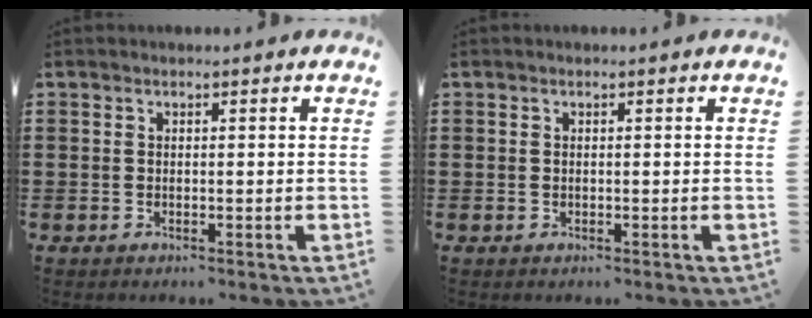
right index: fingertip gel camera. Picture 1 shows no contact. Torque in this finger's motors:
{"motor_torque": [-0.31, 0.78, -0.03, -0.01]}